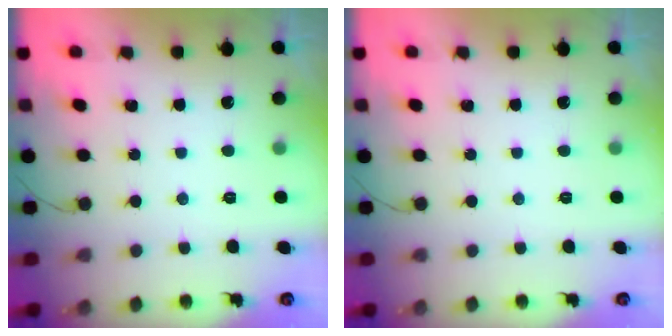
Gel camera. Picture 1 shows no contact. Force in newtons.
{"total": 0.0}